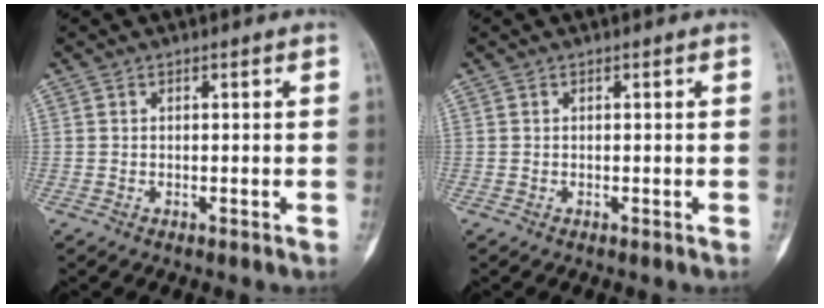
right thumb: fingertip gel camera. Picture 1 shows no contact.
{"total": 0.0}